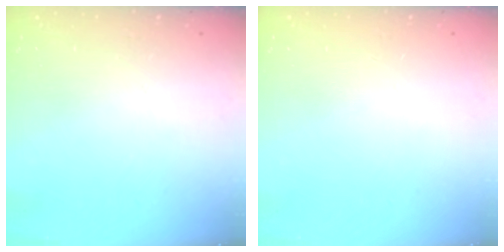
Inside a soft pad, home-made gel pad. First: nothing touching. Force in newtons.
{"total": 0.0}